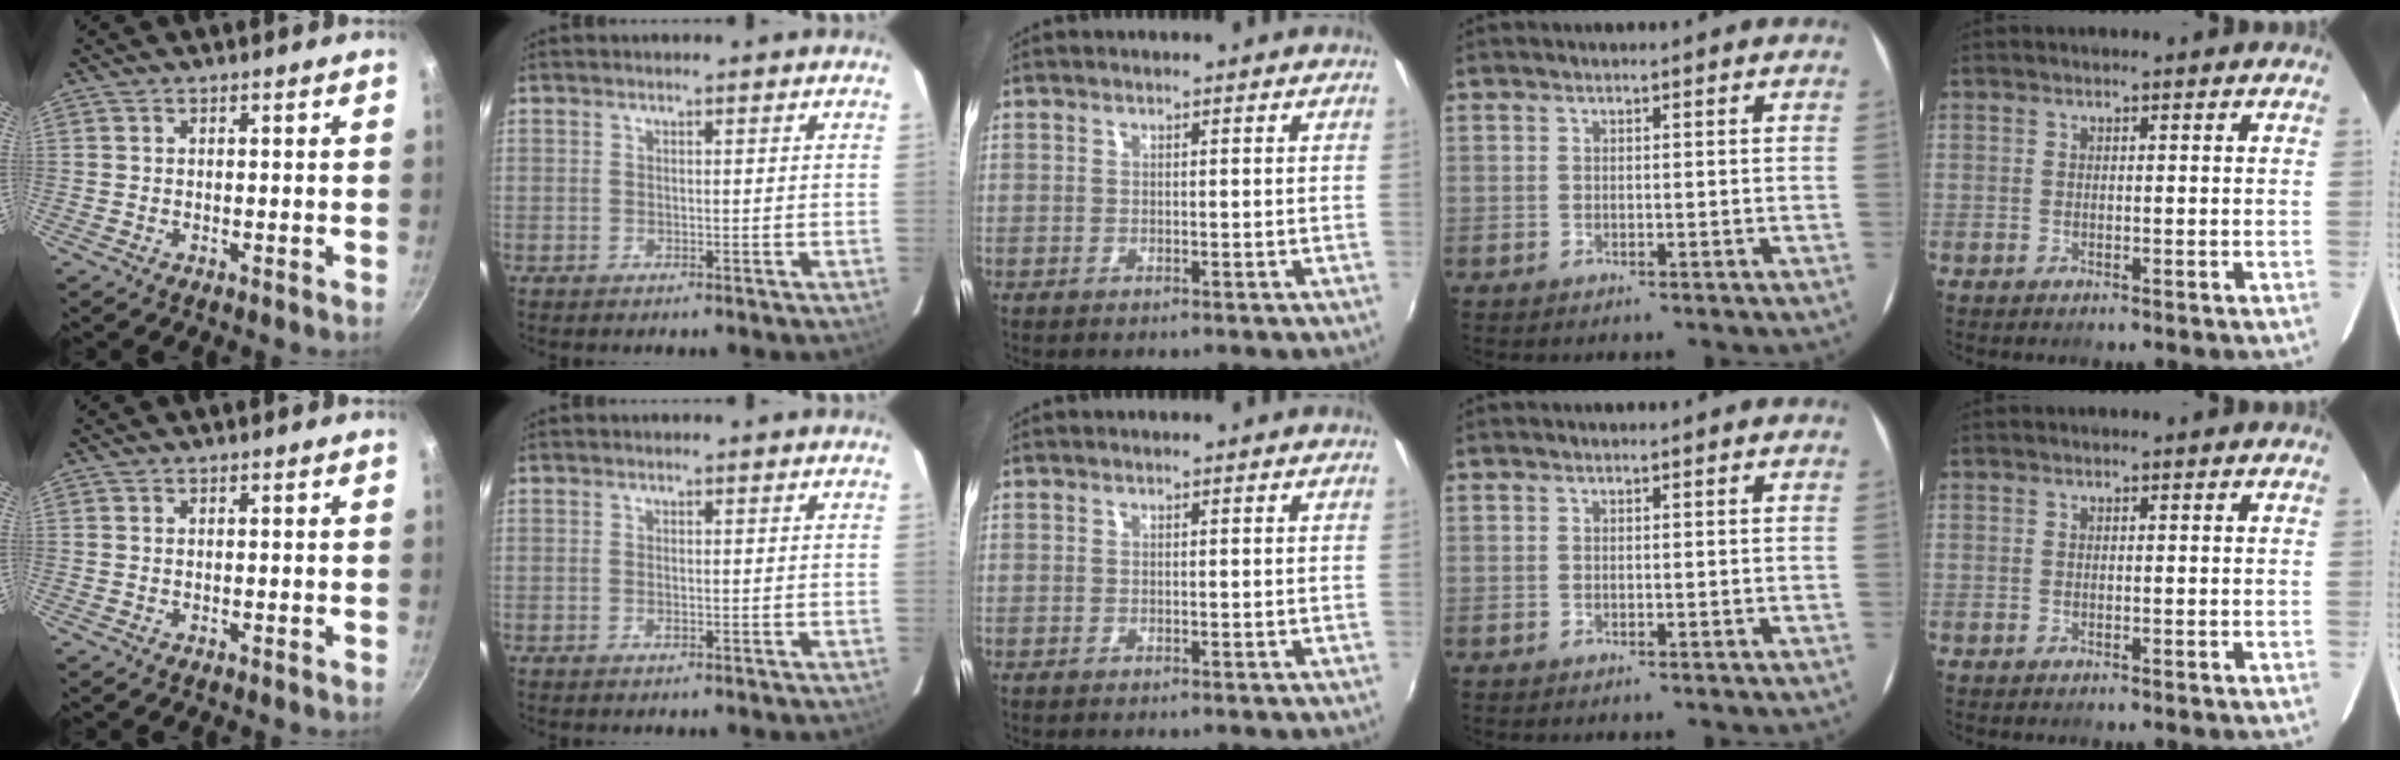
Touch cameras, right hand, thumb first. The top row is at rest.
{"index": {"total": 0.8, "force": [-0.2, 0.3, 0.6], "torque": [-0.013, 0.000, -0.004]}}